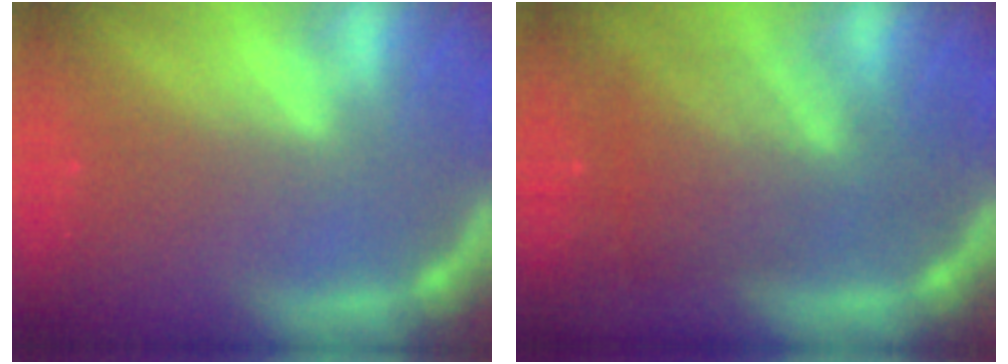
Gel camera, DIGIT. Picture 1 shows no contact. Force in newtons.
{"total": 7.1}